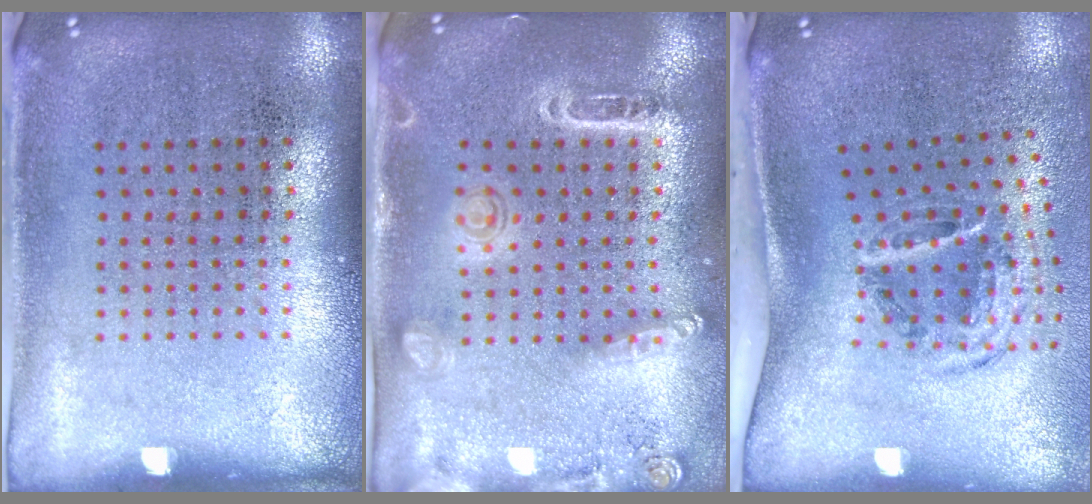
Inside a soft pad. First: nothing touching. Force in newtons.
{"total": 1.5, "press": 1.5, "slide": 0.5}
{"total": 1.9, "press": 1.1, "slide": 1.6}